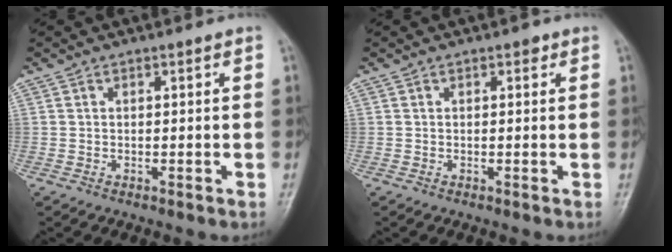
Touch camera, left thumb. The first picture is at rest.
{"total": 0.9, "force": [0.4, 0.6, 0.5], "torque": [0.001, 0.000, 0.002]}